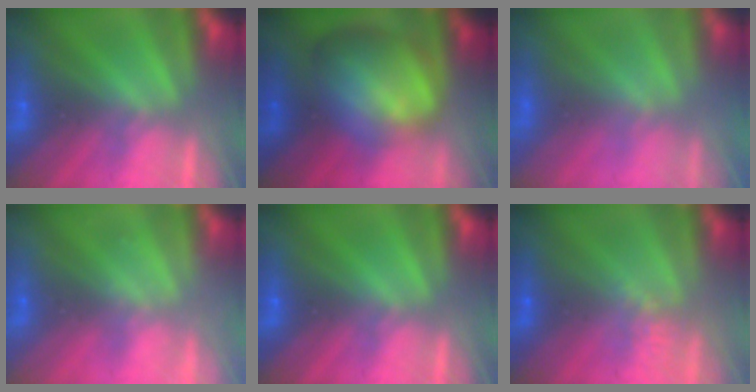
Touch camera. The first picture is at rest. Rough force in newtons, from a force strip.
{"total": 7.6}
{"total": 6.6}
{"total": 2.3}
{"total": 0.0}
{"total": 1.1}